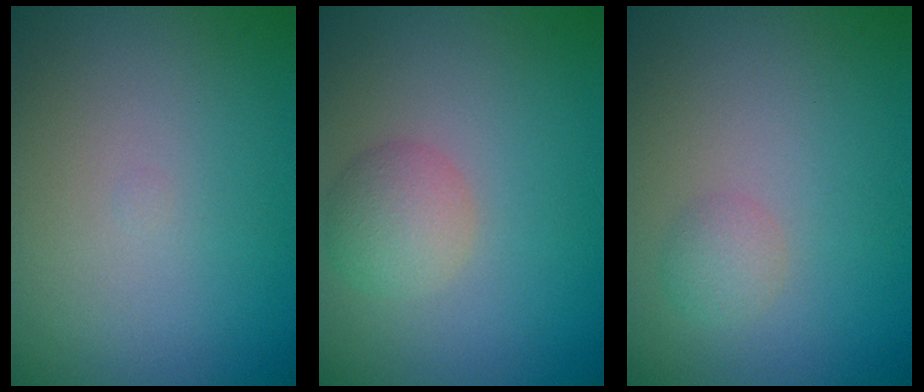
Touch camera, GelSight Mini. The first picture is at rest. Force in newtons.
{"total": 2.7, "press": 2.7, "slide": 0.2}
{"total": 1.3, "press": 1.3, "slide": 0.1}